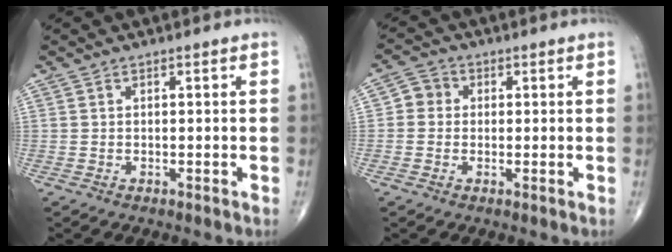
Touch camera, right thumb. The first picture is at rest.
{"total": 3.6, "force": [0.1, 3.4, 1.3], "torque": [-0.004, 0.007, -0.008]}